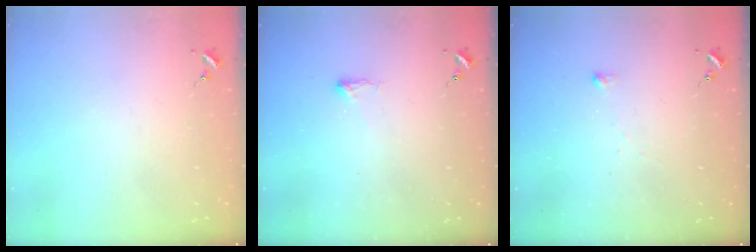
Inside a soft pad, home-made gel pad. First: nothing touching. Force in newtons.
{"total": 4.1, "press": 4.0, "slide": 0.9}
{"total": 2.6, "press": 2.6, "slide": 0.1}